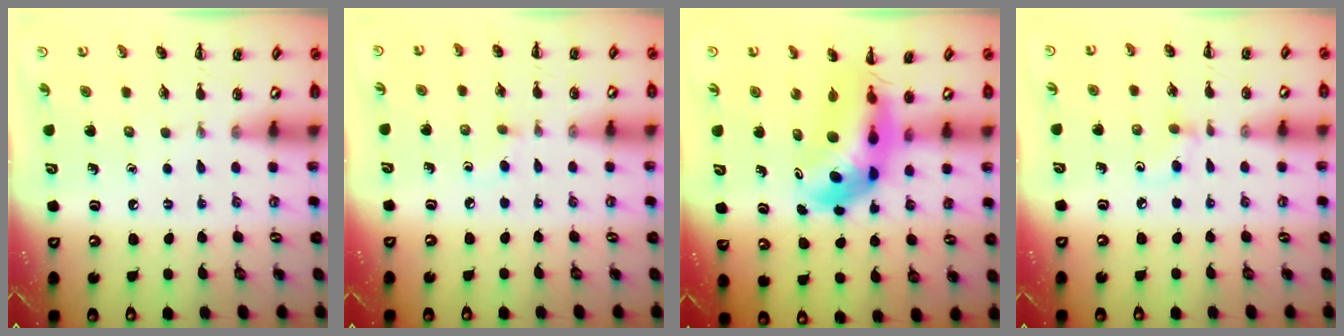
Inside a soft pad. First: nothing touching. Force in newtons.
{"total": 2.4, "press": 2.1, "slide": 1.0}
{"total": 6.8, "press": 6.5, "slide": 2.1}
{"total": 4.4, "press": 4.0, "slide": 1.8}